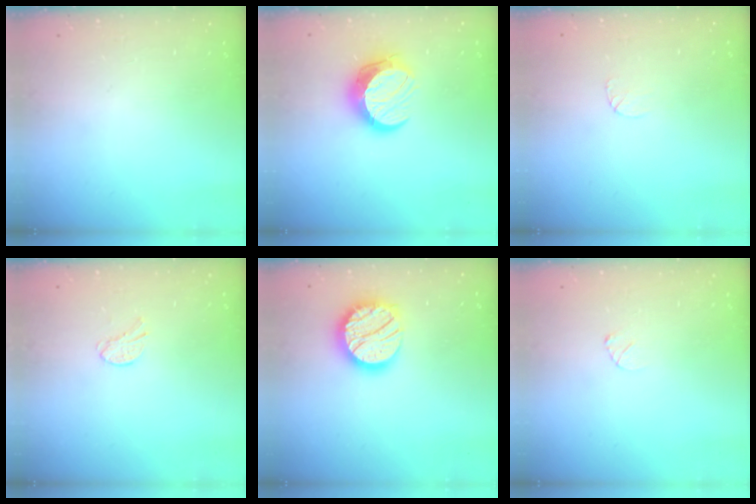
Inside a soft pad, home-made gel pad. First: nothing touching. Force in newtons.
{"total": 11.3, "press": 11.3, "slide": 0.9}
{"total": 3.3, "press": 3.3, "slide": 0.4}
{"total": 5.7, "press": 5.7, "slide": 0.5}
{"total": 17.8, "press": 17.7, "slide": 1.2}
{"total": 2.6, "press": 2.6, "slide": 0.3}